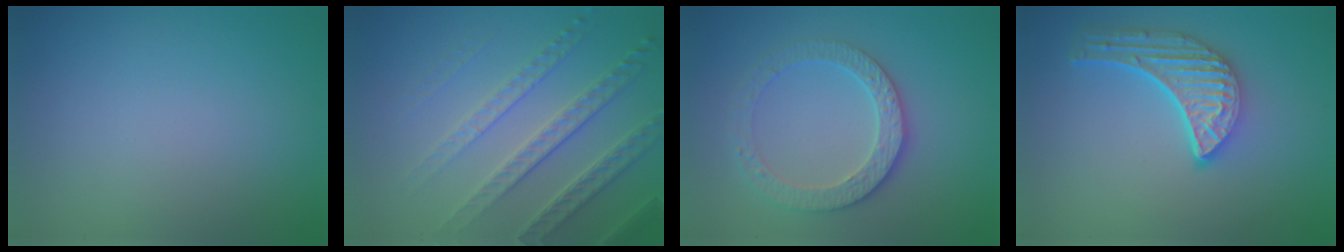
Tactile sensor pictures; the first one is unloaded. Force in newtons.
{"total": 4.8, "press": 4.1, "slide": 2.5}
{"total": 3.4, "press": 3.3, "slide": 0.6}
{"total": 5.0, "press": 3.8, "slide": 3.2}